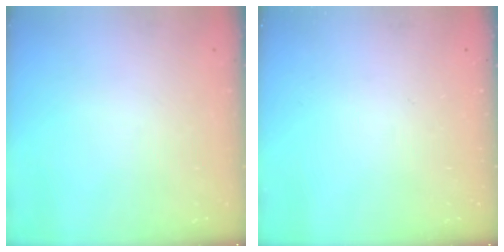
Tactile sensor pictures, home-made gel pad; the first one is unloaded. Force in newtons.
{"total": 0.0}